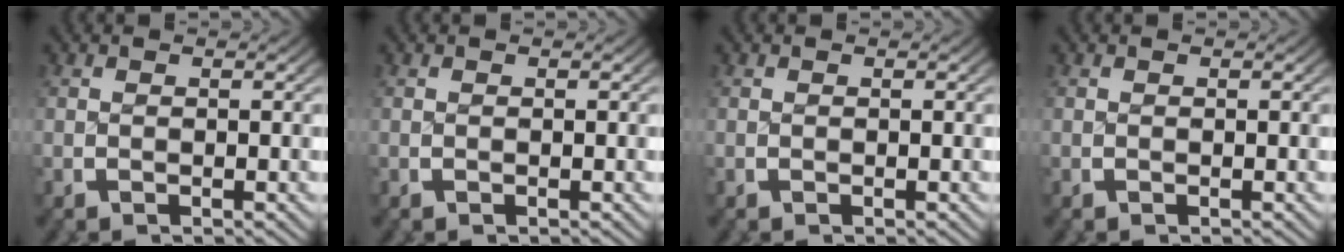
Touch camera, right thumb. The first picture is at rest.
{"total": 0.0}
{"total": 0.0}
{"total": 0.0}